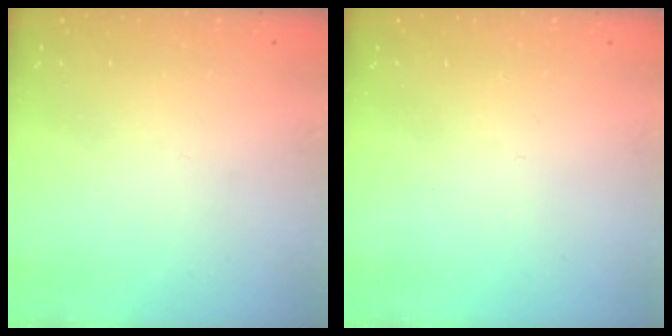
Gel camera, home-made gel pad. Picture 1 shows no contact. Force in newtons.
{"total": 0.0}